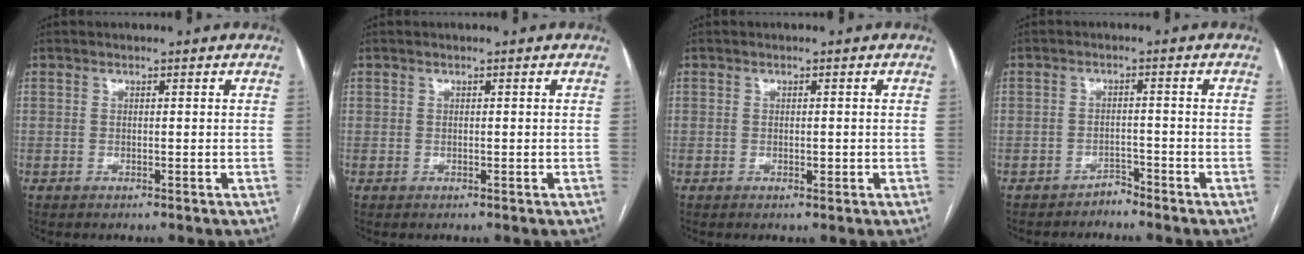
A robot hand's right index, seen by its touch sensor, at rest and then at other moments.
{"total": 0.0}
{"total": 1.0, "force": [-0.2, 0.4, 0.9], "torque": [-0.014, -0.001, -0.002]}
{"total": 1.9, "force": [-1.8, 0.4, -0.2], "torque": [0.010, 0.000, -0.029]}